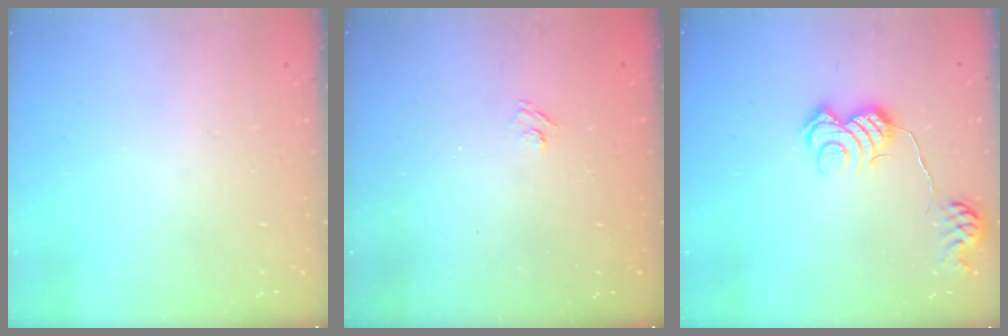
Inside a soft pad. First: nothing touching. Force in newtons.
{"total": 2.7, "press": 2.5, "slide": 0.9}
{"total": 11.4, "press": 11.4, "slide": 0.5}